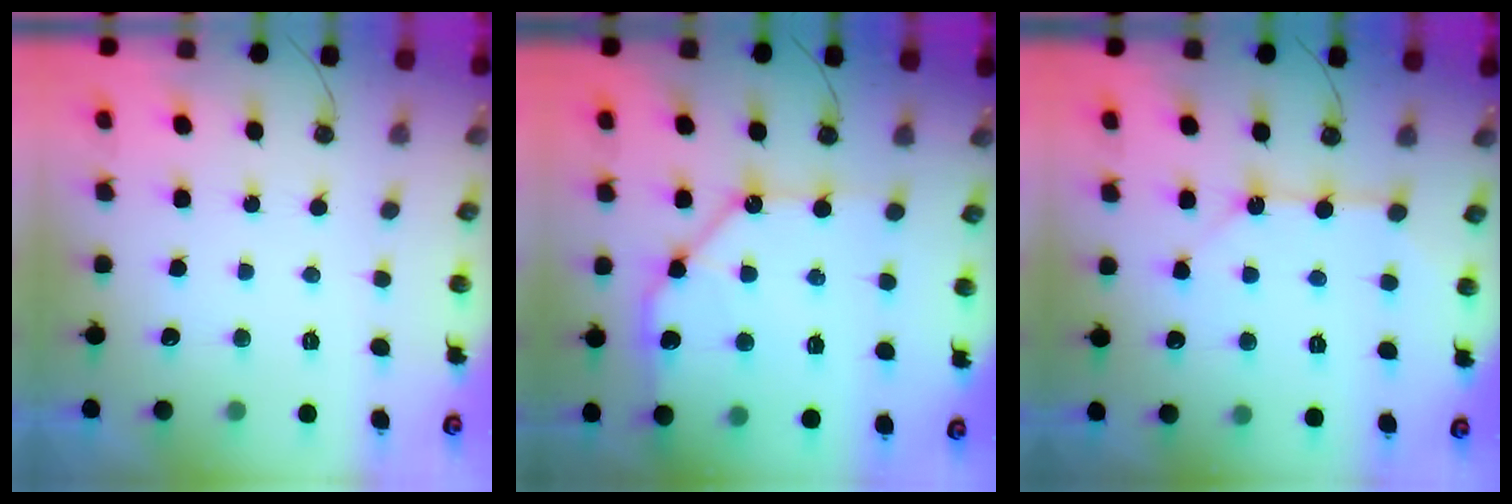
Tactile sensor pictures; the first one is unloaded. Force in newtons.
{"total": 12.9, "press": 12.8, "slide": 1.5}
{"total": 6.7, "press": 6.7, "slide": 0.6}